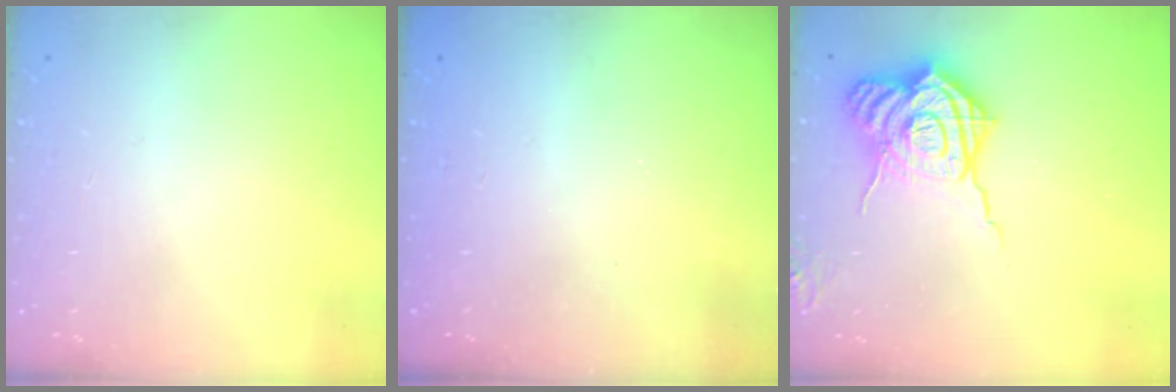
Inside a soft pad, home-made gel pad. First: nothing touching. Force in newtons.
{"total": 2.4, "press": 2.3, "slide": 0.8}
{"total": 19.2, "press": 19.1, "slide": 2.4}